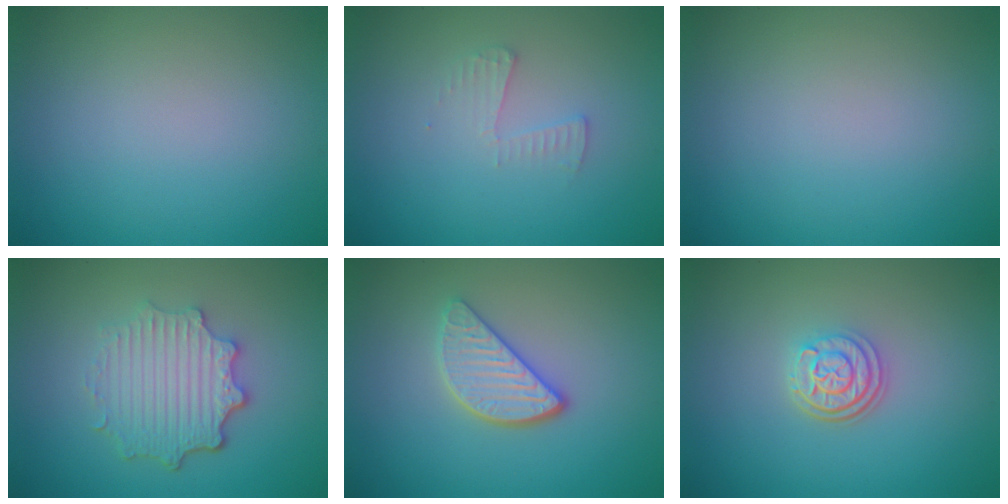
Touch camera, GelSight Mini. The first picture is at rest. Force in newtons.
{"total": 1.4, "press": 1.4, "slide": 0.1}
{"total": 0.0}
{"total": 4.9, "press": 3.7, "slide": 3.2}
{"total": 3.5, "press": 2.9, "slide": 1.9}
{"total": 3.0, "press": 2.5, "slide": 1.7}